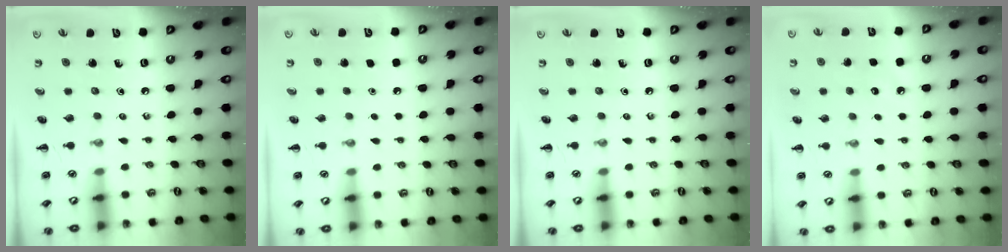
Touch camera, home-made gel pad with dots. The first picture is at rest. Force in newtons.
{"total": 1.8, "press": 1.8, "slide": 0.1}
{"total": 0.0}
{"total": 4.9, "press": 4.8, "slide": 1.2}